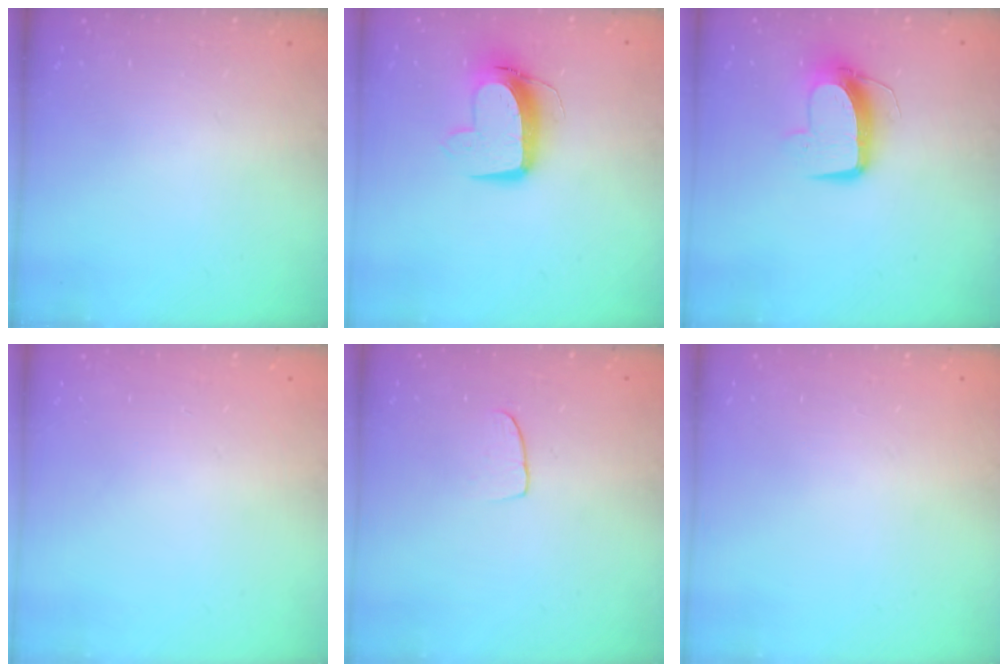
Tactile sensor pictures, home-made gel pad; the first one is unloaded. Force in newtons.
{"total": 11.1, "press": 11.0, "slide": 1.0}
{"total": 9.8, "press": 9.8, "slide": 0.5}
{"total": 0.0}
{"total": 5.9, "press": 5.9, "slide": 0.4}
{"total": 0.5, "press": 0.5, "slide": 0.1}